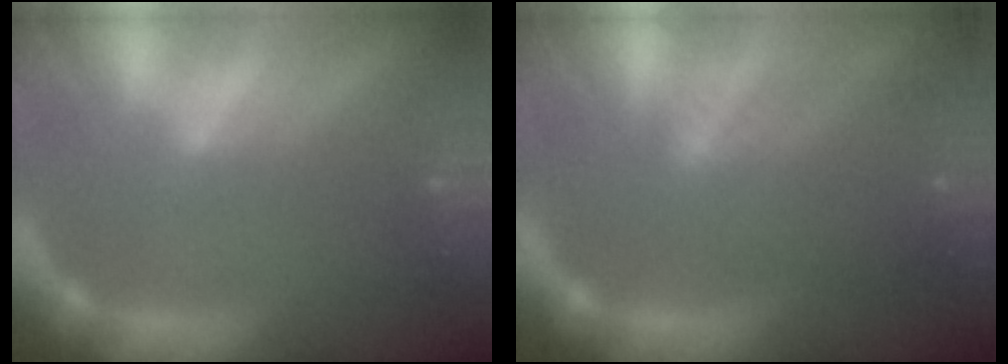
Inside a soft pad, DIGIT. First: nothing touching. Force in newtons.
{"total": 6.0}